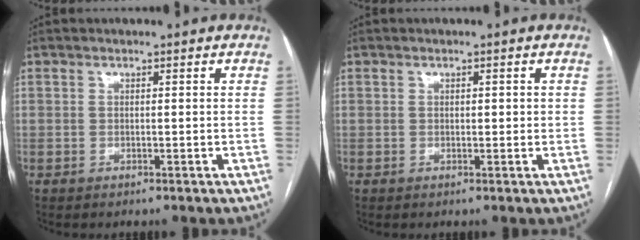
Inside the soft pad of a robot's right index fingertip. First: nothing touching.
{"total": 1.3, "force": [0.2, 0.7, 1.1], "torque": [-0.014, 0.001, 0.003]}